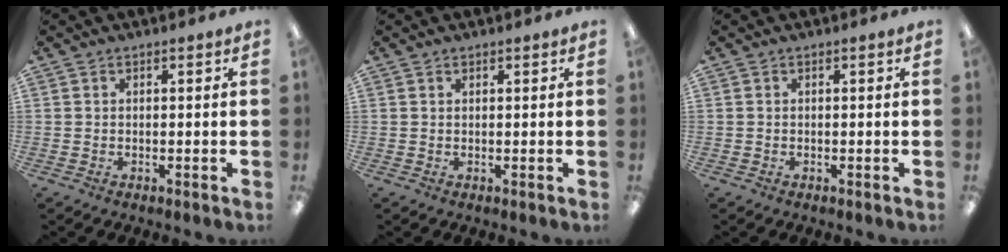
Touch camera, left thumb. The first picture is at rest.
{"total": 0.6, "force": [0.5, 0.3, 0.1], "torque": [-0.003, 0.000, 0.010]}
{"total": 0.0}